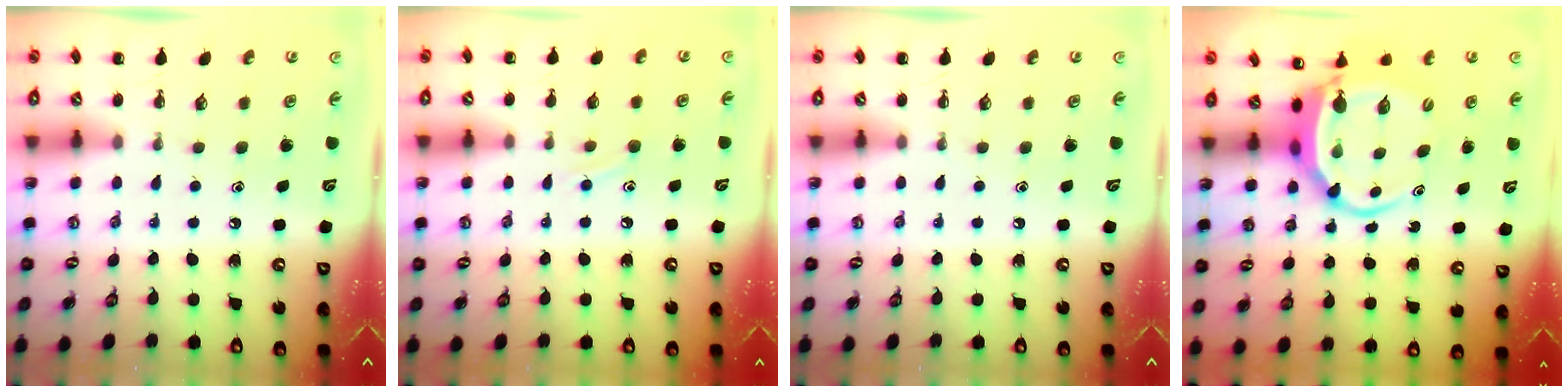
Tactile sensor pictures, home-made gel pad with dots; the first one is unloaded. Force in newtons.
{"total": 6.6, "press": 6.5, "slide": 1.1}
{"total": 0.0}
{"total": 5.9, "press": 5.8, "slide": 1.1}